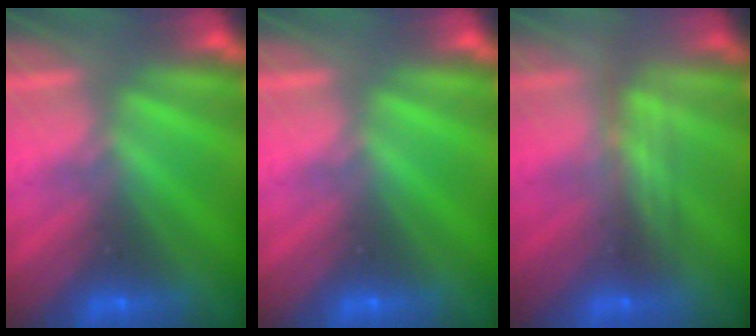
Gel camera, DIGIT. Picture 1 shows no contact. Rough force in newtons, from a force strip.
{"total": 0.0}
{"total": 2.4}